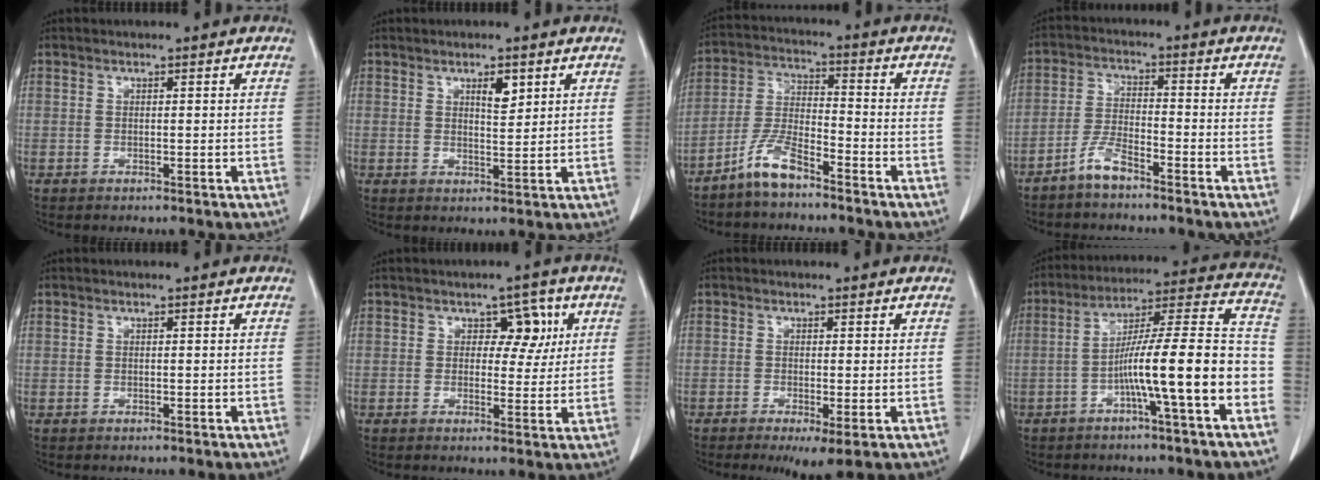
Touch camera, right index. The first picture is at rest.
{"total": 3.3, "force": [1.7, 1.0, 2.6], "torque": [-0.043, -0.003, 0.027]}
{"total": 7.0, "force": [-5.4, 1.4, 4.2], "torque": [-0.099, -0.006, -0.113]}
{"total": 4.6, "force": [-3.8, 0.8, 2.6], "torque": [-0.060, -0.002, -0.078]}
{"total": 0.0}
{"total": 4.9, "force": [1.6, 3.1, 3.4], "torque": [-0.035, 0.011, 0.022]}
{"total": 3.7, "force": [-1.7, 0.7, 3.3], "torque": [-0.047, -0.011, -0.021]}
{"total": 15.0, "force": [-5.1, 0.2, 14.1], "torque": [-0.218, 0.028, -0.086]}